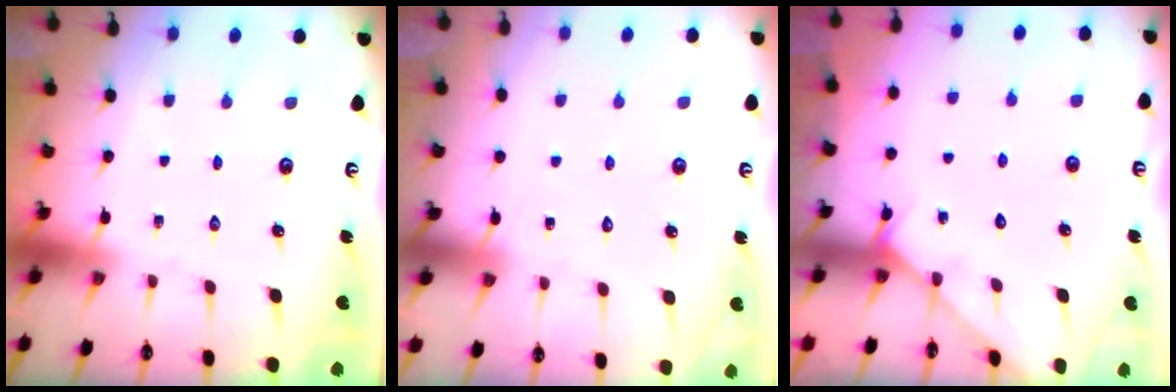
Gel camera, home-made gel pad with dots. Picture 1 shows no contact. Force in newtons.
{"total": 6.3, "press": 6.3, "slide": 0.6}
{"total": 2.7, "press": 2.7, "slide": 0.3}